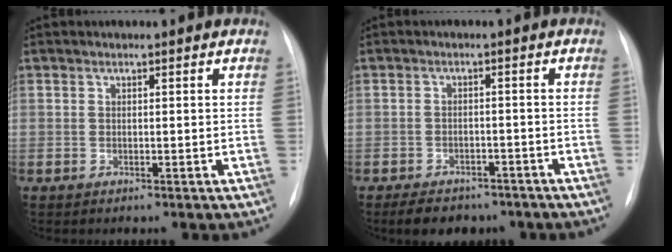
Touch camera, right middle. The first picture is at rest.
{"total": 8.1, "force": [-6.4, 4.0, 3.2], "torque": [-0.043, 0.004, -0.082]}